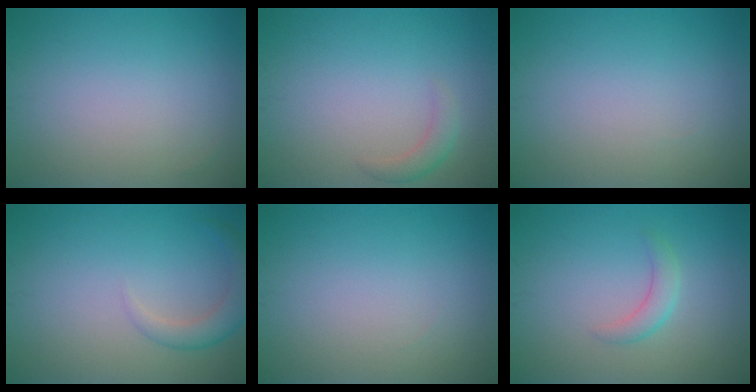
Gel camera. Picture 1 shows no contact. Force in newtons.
{"total": 1.5, "press": 1.5, "slide": 0.1}
{"total": 0.0}
{"total": 2.6, "press": 2.5, "slide": 0.2}
{"total": 0.0}
{"total": 1.8, "press": 1.8, "slide": 0.0}